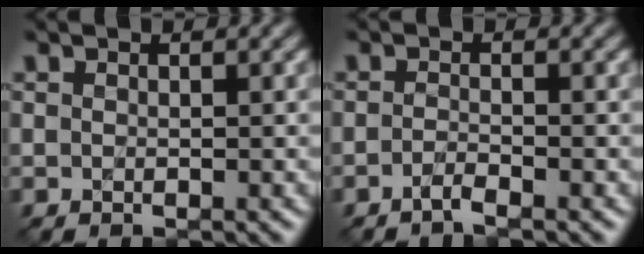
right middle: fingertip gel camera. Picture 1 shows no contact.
{"total": 1.3, "force": [-0.9, 0.2, 0.8], "torque": [-0.016, 0.000, -0.022]}